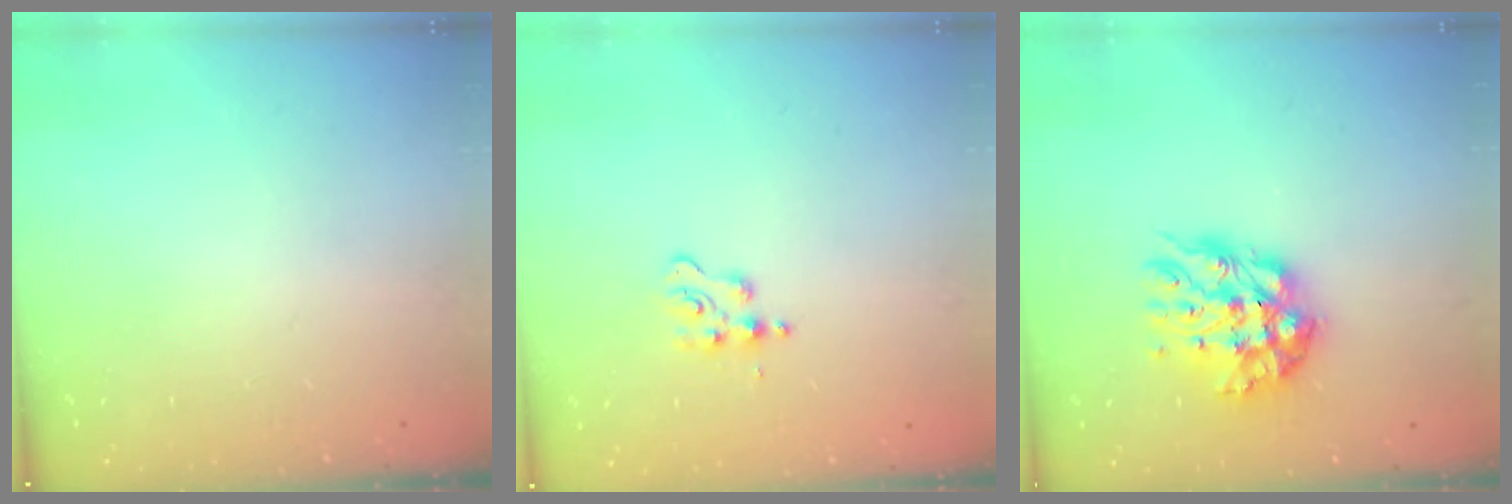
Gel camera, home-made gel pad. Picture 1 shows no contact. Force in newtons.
{"total": 4.3, "press": 4.3, "slide": 0.5}
{"total": 11.5, "press": 11.5, "slide": 1.2}